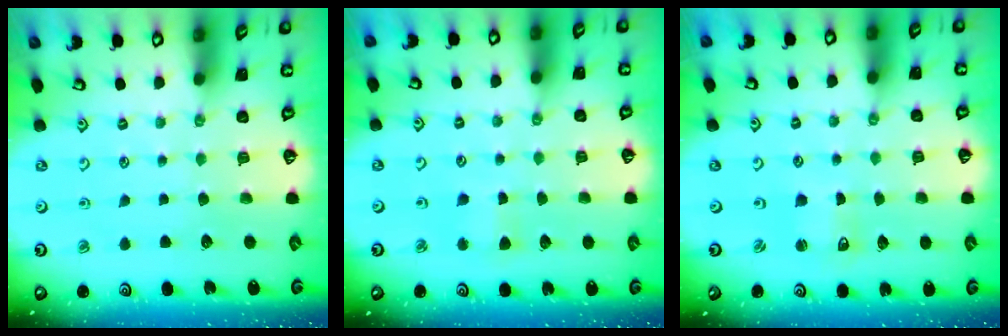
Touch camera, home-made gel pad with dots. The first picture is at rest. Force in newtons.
{"total": 3.3, "press": 3.3, "slide": 0.3}
{"total": 1.7, "press": 1.6, "slide": 0.3}